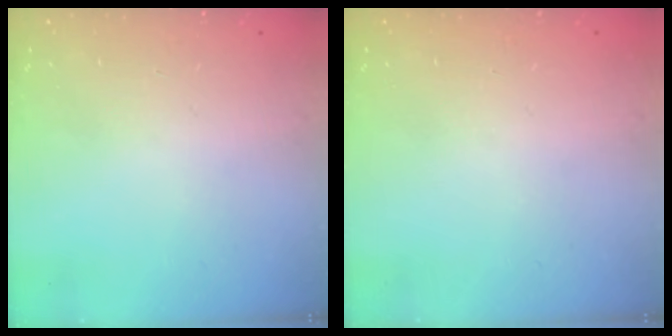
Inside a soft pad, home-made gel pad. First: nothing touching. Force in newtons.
{"total": 0.0}